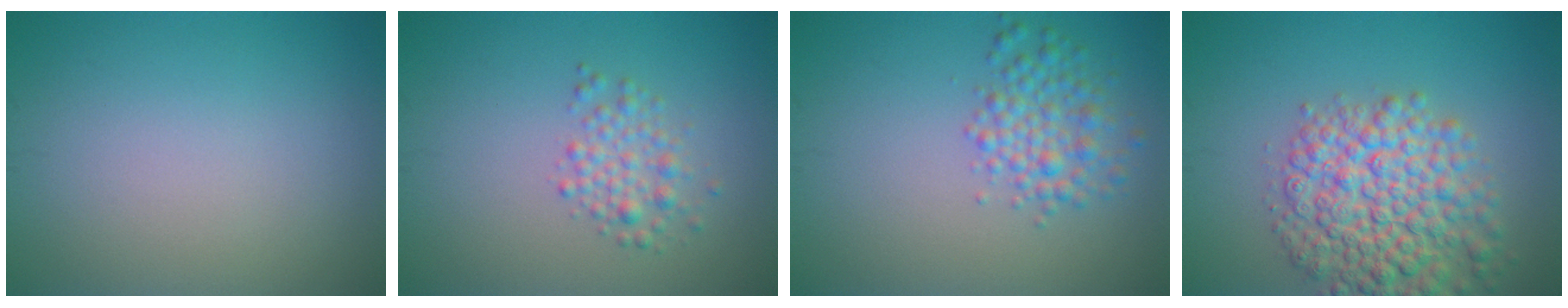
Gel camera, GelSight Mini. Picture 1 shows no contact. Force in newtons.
{"total": 2.2, "press": 2.2, "slide": 0.1}
{"total": 3.2, "press": 3.2, "slide": 0.0}
{"total": 8.1, "press": 8.1, "slide": 0.3}